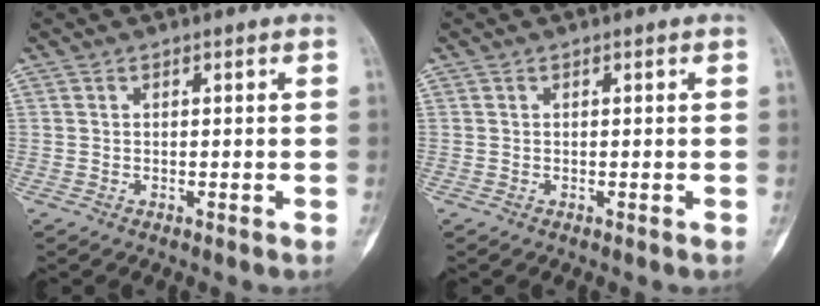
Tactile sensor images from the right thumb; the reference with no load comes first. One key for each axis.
{"total": 0.0}